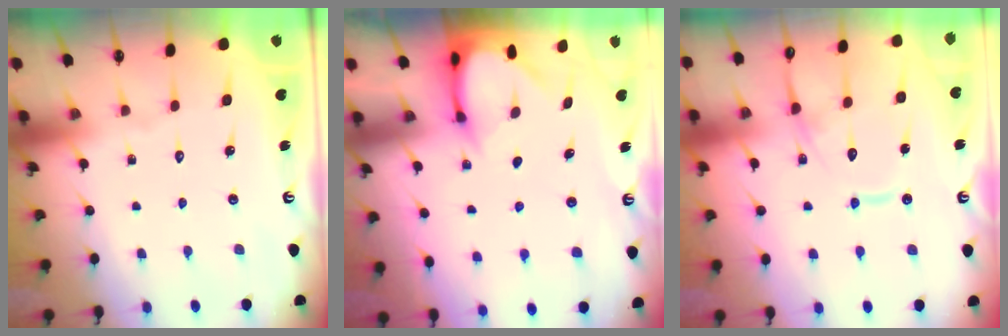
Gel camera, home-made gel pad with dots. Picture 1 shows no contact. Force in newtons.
{"total": 3.8, "press": 3.8, "slide": 0.3}
{"total": 13.2, "press": 13.2, "slide": 1.2}